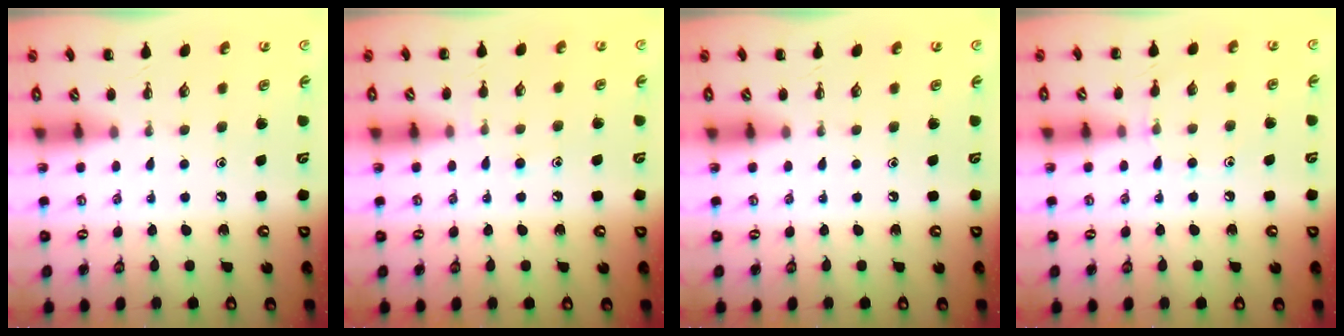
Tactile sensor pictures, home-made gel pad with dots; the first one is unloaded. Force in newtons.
{"total": 6.0, "press": 5.6, "slide": 2.2}
{"total": 0.0}
{"total": 6.2, "press": 5.9, "slide": 1.6}